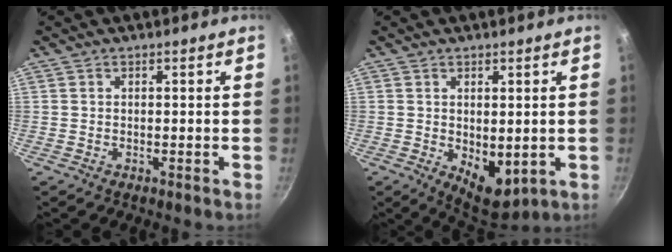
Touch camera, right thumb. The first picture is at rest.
{"total": 7.5, "force": [-0.4, 4.2, 6.3], "torque": [-0.067, -0.019, 0.008]}